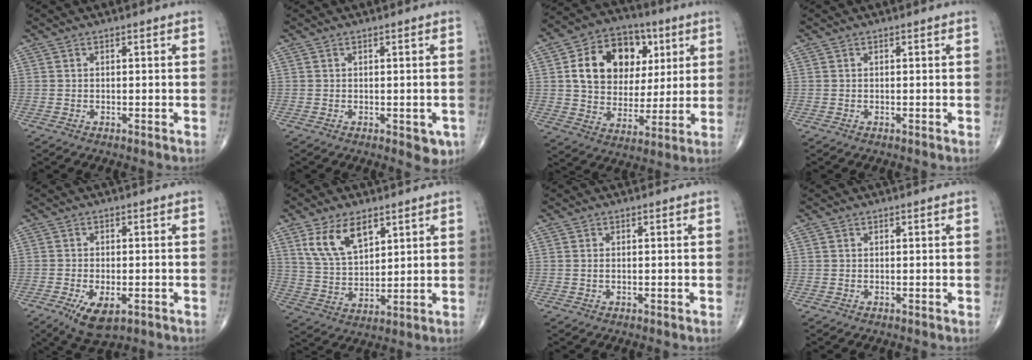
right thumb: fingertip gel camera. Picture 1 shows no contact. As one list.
[{"total": 3.4, "force": [-1.0, 1.8, 2.7], "torque": [-0.009, -0.002, -0.007]}, {"total": 18.0, "force": [5.0, 13.5, 10.8], "torque": [-0.149, 0.000, 0.086]}, {"total": 0.0}, {"total": 7.1, "force": [-3.1, 3.3, 5.5], "torque": [-0.094, -0.004, -0.045]}, {"total": 10.5, "force": [5.6, 5.5, 7.0], "torque": [-0.115, -0.025, 0.116]}, {"total": 0.6, "force": [0.1, 0.1, 0.6], "torque": [-0.019, 0.000, 0.005]}, {"total": 0.0}]